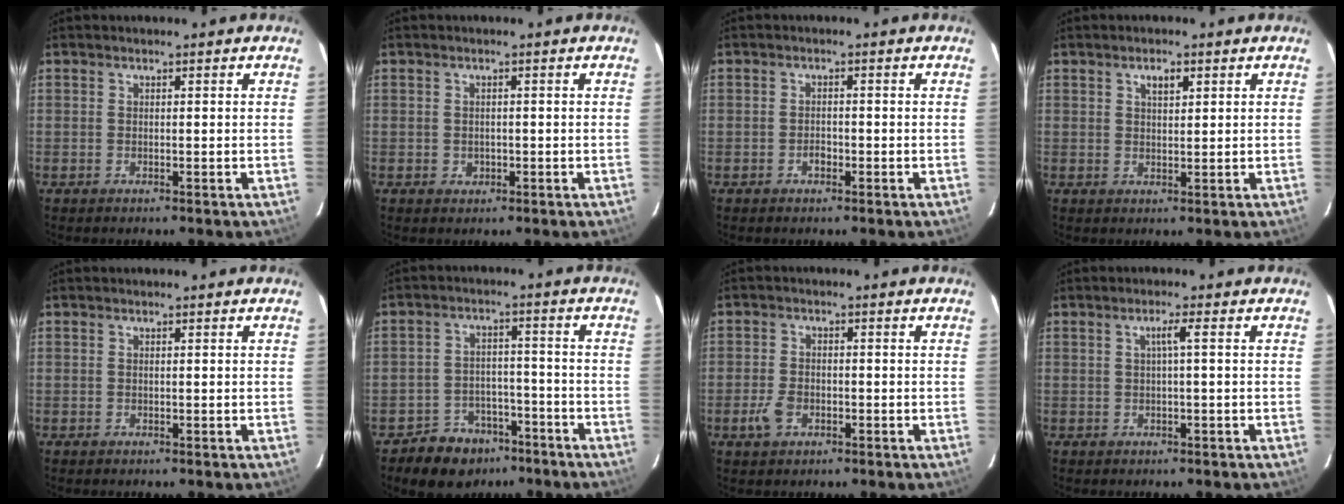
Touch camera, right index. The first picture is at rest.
{"total": 1.4, "force": [-0.3, 1.4, 0.4], "torque": [-0.005, -0.001, 0.000]}
{"total": 1.5, "force": [-0.8, 1.0, 0.7], "torque": [-0.012, 0.003, -0.012]}
{"total": 2.5, "force": [1.3, 1.1, 1.8], "torque": [-0.029, 0.005, 0.022]}
{"total": 0.0}
{"total": 9.3, "force": [-6.6, 6.2, 2.1], "torque": [-0.059, 0.024, -0.085]}
{"total": 4.3, "force": [-1.9, 2.7, 2.7], "torque": [-0.065, -0.001, -0.033]}
{"total": 1.9, "force": [0.1, -0.4, 1.8], "torque": [-0.034, 0.002, 0.003]}